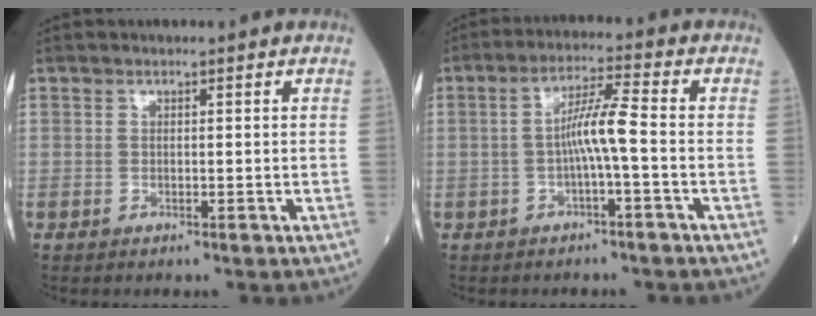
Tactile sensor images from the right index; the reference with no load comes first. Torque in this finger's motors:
{"motor_torque": [1.13, -0.03, 0.61, 0.19]}